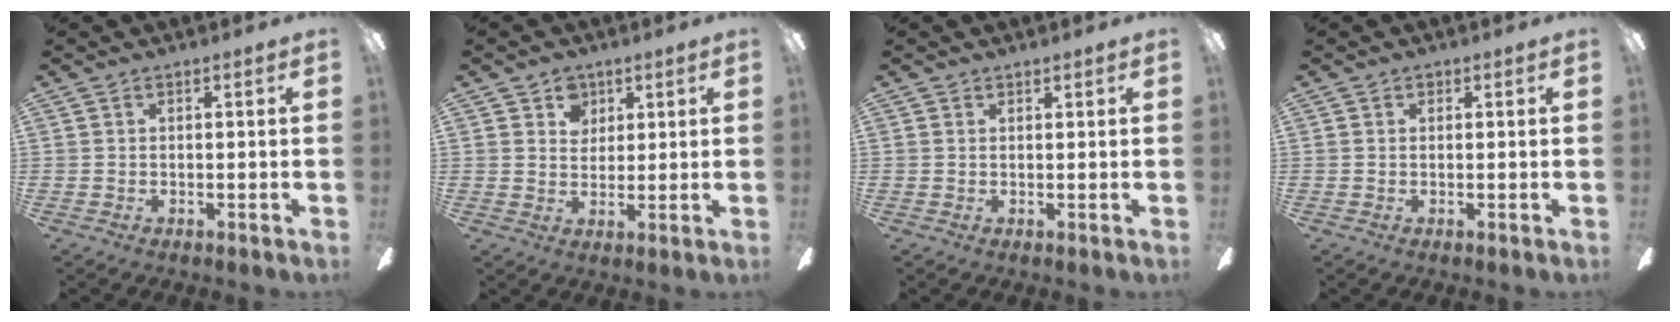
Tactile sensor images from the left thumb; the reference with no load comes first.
{"total": 5.3, "force": [3.1, 4.3, 1.0], "torque": [-0.006, -0.005, 0.051]}
{"total": 0.8, "force": [0.7, 0.4, -0.1], "torque": [0.001, 0.000, 0.015]}
{"total": 0.7, "force": [0.2, 0.6, 0.2], "torque": [0.004, 0.000, 0.001]}